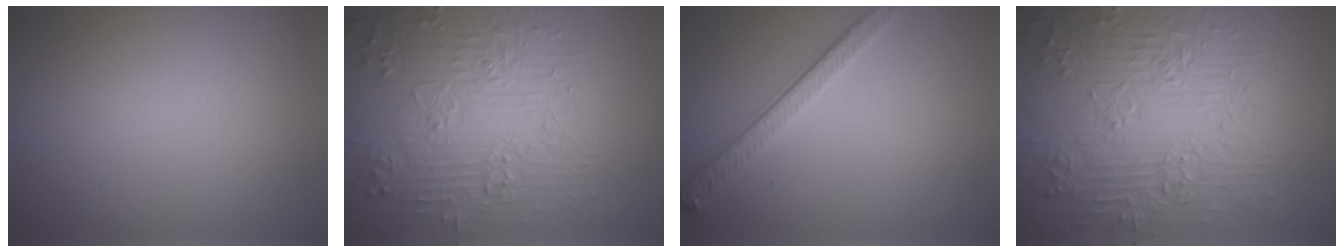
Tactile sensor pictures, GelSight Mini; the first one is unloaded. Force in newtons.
{"total": 8.3, "press": 6.5, "slide": 5.3}
{"total": 2.9, "press": 2.5, "slide": 1.5}
{"total": 9.3, "press": 6.9, "slide": 6.3}